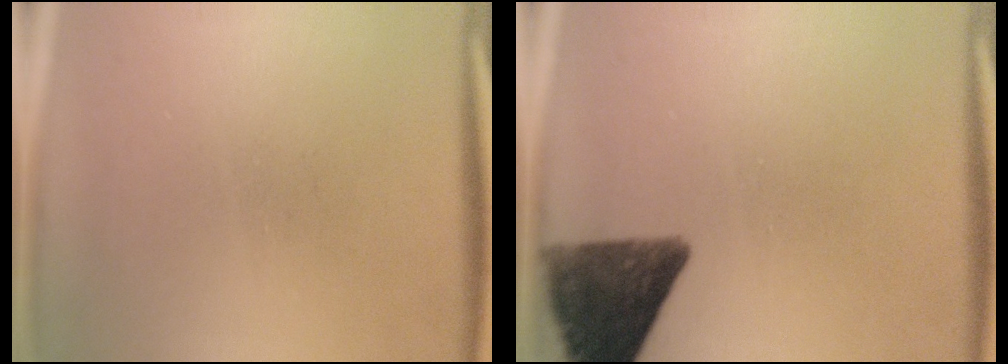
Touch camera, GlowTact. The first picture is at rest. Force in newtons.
{"total": 11.4}